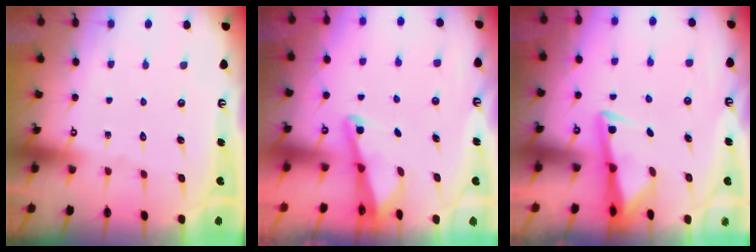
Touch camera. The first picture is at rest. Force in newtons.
{"total": 2.1, "press": 2.1, "slide": 0.3}
{"total": 3.0, "press": 3.0, "slide": 0.6}